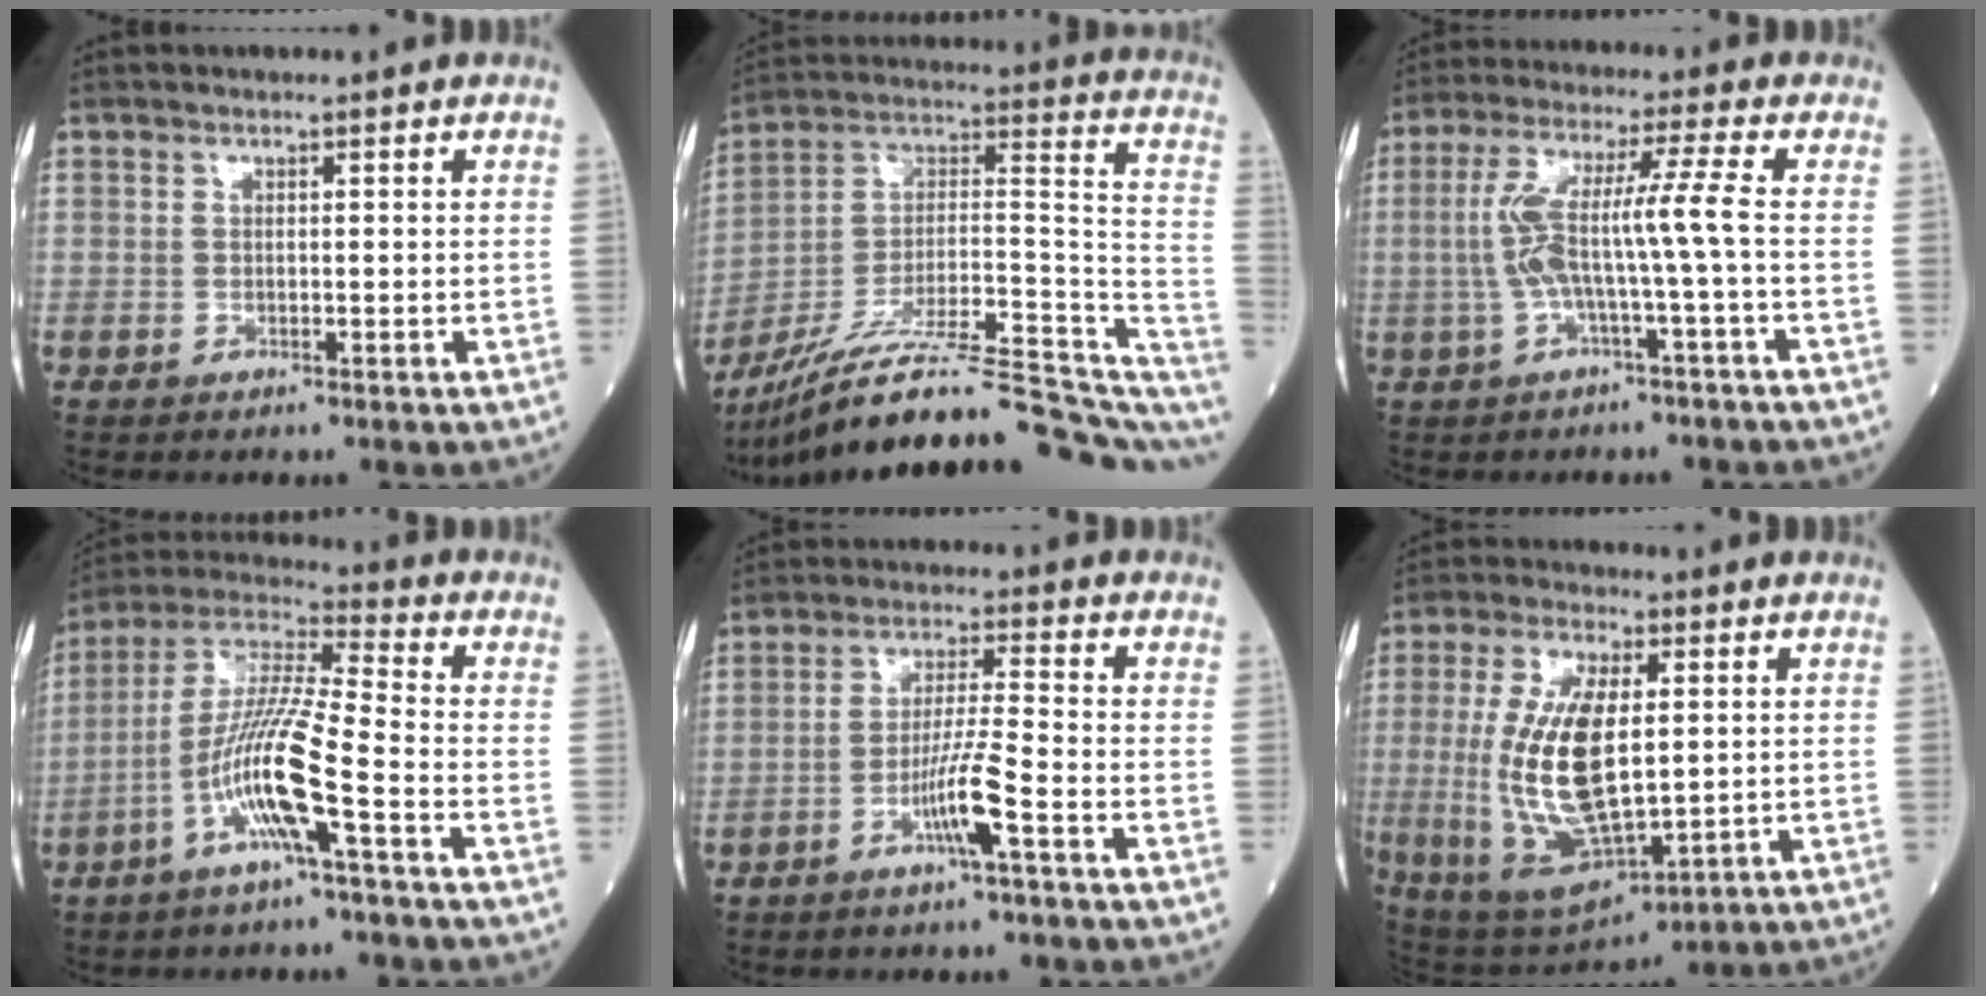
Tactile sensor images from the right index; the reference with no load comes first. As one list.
[{"total": 29.0, "force": [-23.6, 3.9, 16.4], "torque": [-0.196, 0.017, -0.357]}, {"total": 8.3, "force": [-1.0, -0.8, 8.2], "torque": [-0.173, 0.026, -0.016]}, {"total": 12.6, "force": [-4.7, 0.1, 11.7], "torque": [-0.237, 0.004, -0.097]}, {"total": 6.4, "force": [-2.9, -0.7, 5.6], "torque": [-0.110, -0.001, -0.056]}, {"total": 16.7, "force": [0.7, 6.2, 15.5], "torque": [-0.322, -0.005, 0.028]}]